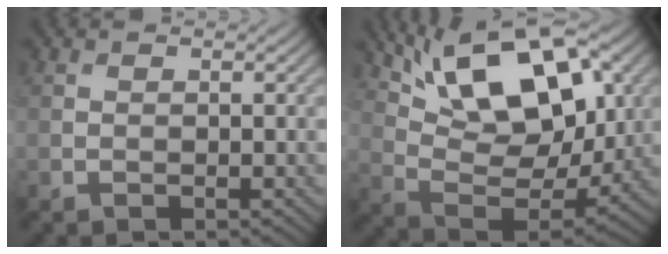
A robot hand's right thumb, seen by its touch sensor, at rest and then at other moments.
{"total": 16.4, "force": [8.5, 7.4, 11.9], "torque": [-0.215, 0.016, 0.129]}